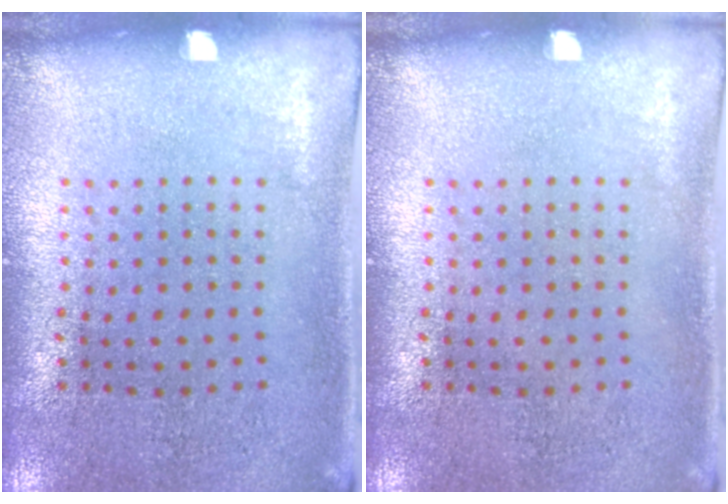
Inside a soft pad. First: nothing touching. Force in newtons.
{"total": 0.0}